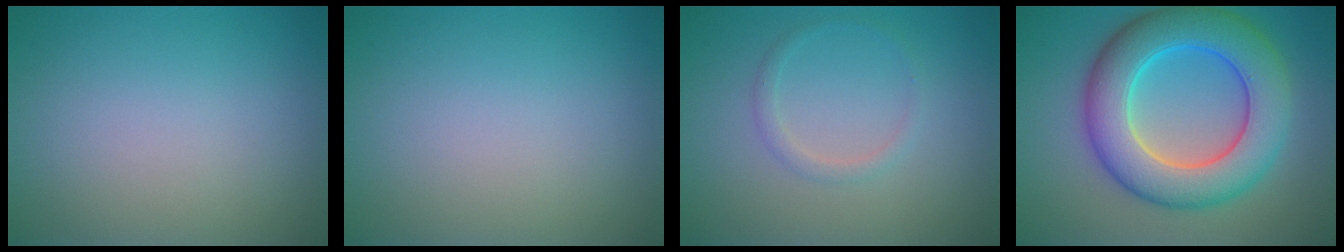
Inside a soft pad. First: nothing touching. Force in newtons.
{"total": 0.0}
{"total": 1.2, "press": 1.2, "slide": 0.1}
{"total": 9.7, "press": 9.7, "slide": 0.1}